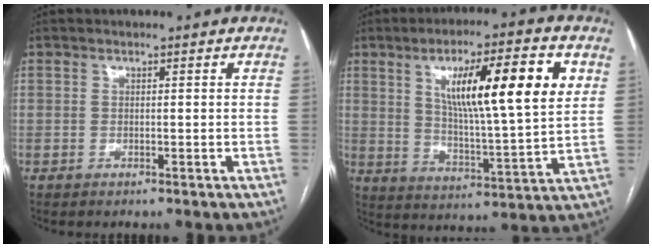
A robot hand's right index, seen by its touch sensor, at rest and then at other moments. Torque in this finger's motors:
{"motor_torque": [1.58, 0.56, 0.55, 0.21]}